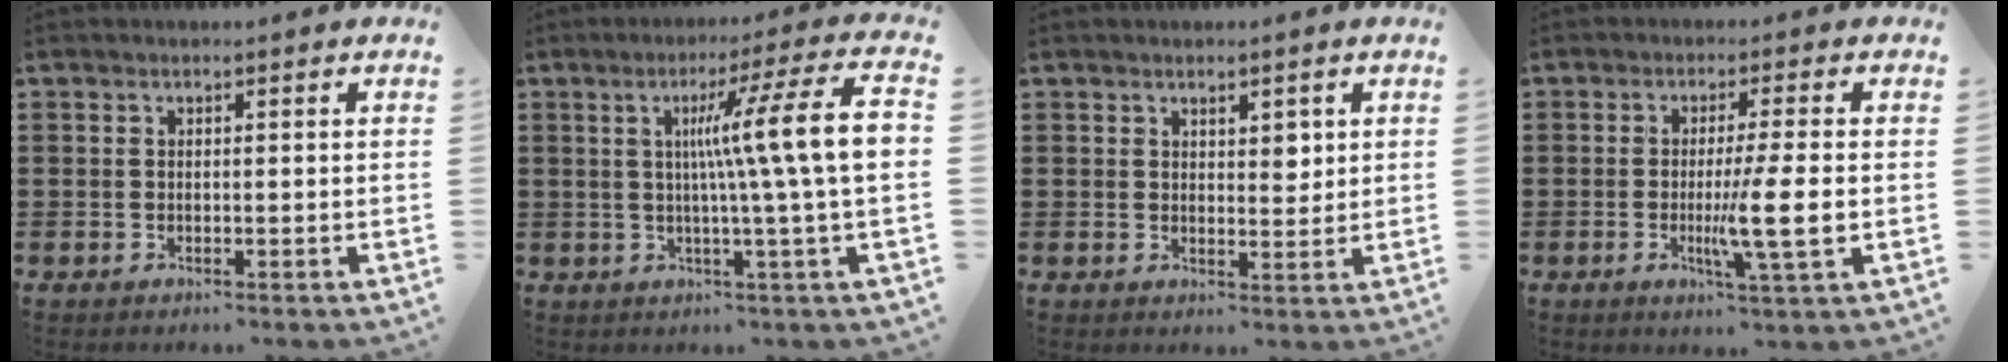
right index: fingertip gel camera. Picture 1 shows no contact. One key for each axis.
{"total": 12.7, "fx": 1.6, "fy": -0.4, "fz": 12.6, "tx": -0.215, "ty": -0.005, "tz": 0.014}
{"total": 2.7, "fx": 1.7, "fy": 1.4, "fz": 1.5, "tx": -0.016, "ty": 0.001, "tz": 0.028}
{"total": 7.9, "fx": -1.1, "fy": -0.1, "fz": 7.8, "tx": -0.139, "ty": -0.018, "tz": -0.022}